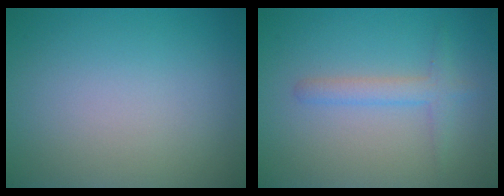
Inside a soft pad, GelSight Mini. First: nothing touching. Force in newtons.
{"total": 2.0, "press": 2.0, "slide": 0.1}